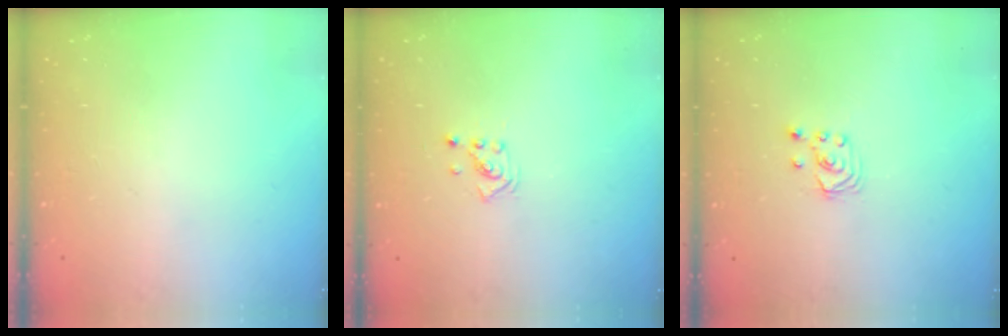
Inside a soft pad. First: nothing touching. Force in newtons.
{"total": 1.9, "press": 1.9, "slide": 0.1}
{"total": 2.7, "press": 2.7, "slide": 0.3}